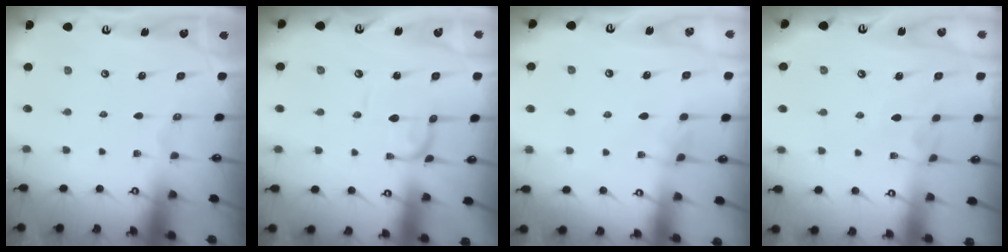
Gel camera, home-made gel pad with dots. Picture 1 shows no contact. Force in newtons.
{"total": 1.4, "press": 1.4, "slide": 0.0}
{"total": 2.8, "press": 2.8, "slide": 0.3}
{"total": 3.0, "press": 3.0, "slide": 0.3}